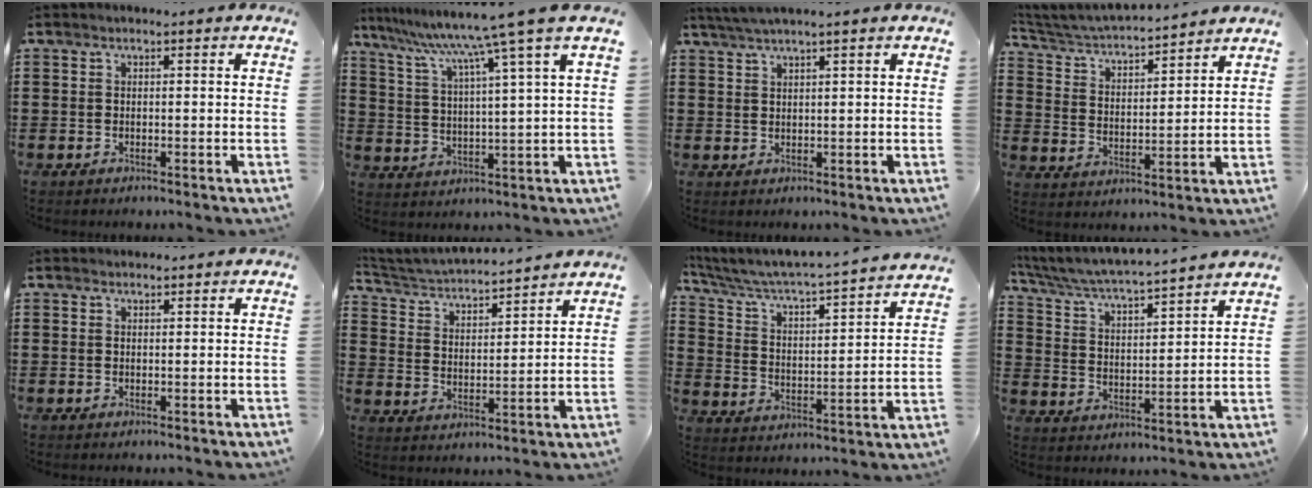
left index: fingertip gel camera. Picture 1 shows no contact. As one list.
[{"total": 9.5, "force": [7.2, -2.0, 5.9], "torque": [-0.143, -0.044, 0.109]}, {"total": 2.4, "force": [2.0, -0.3, 1.4], "torque": [-0.029, 0.002, 0.037]}, {"total": 3.8, "force": [3.7, 0.1, 1.0], "torque": [-0.040, -0.030, 0.055]}, {"total": 0.7, "force": [0.6, 0.2, 0.0], "torque": [-0.002, 0.001, 0.013]}, {"total": 3.7, "force": [3.7, 0.1, 0.7], "torque": [-0.036, -0.029, 0.056]}, {"total": 3.2, "force": [2.9, -0.1, 1.2], "torque": [-0.045, -0.041, 0.035]}, {"total": 4.5, "force": [4.3, -0.4, 1.3], "torque": [-0.048, -0.037, 0.065]}]